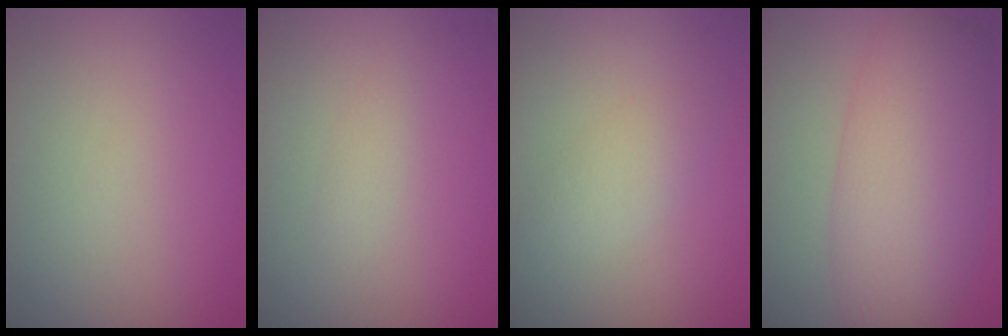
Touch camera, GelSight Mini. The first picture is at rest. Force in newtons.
{"total": 0.7, "press": 0.7, "slide": 0.0}
{"total": 1.7, "press": 1.7, "slide": 0.1}
{"total": 7.9, "press": 7.9, "slide": 0.0}